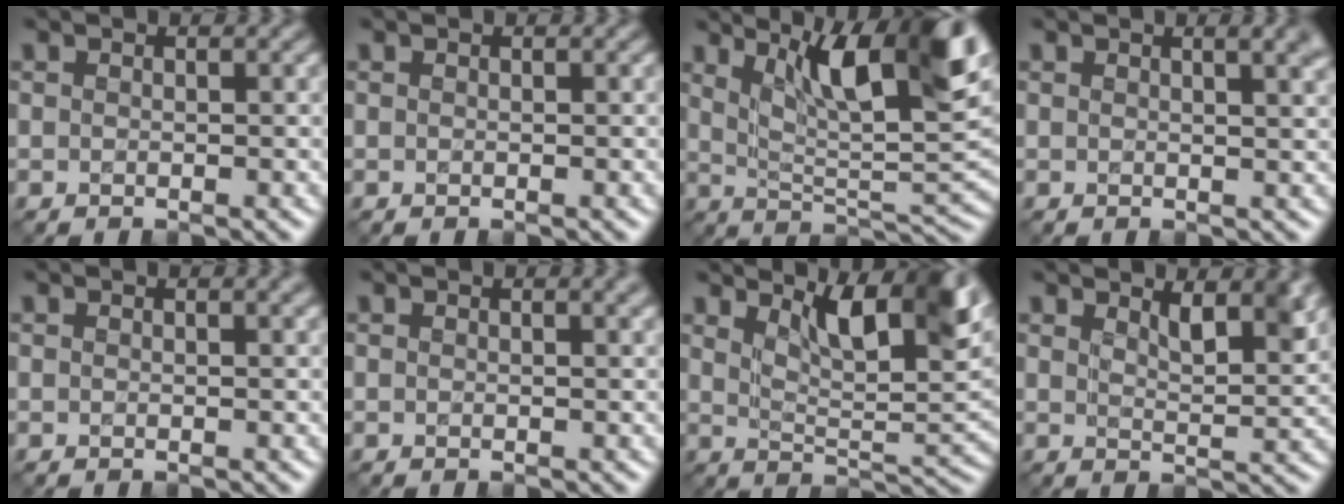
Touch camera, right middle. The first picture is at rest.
{"total": 0.0}
{"total": 12.2, "force": [6.0, 3.7, 9.9], "torque": [-0.132, 0.000, 0.101]}
{"total": 3.5, "force": [1.8, 1.4, 2.6], "torque": [-0.010, 0.012, 0.015]}
{"total": 1.3, "force": [0.8, 0.4, 0.9], "torque": [-0.007, 0.003, 0.012]}
{"total": 1.6, "force": [1.1, 0.5, 1.1], "torque": [-0.007, 0.005, 0.014]}
{"total": 10.0, "force": [5.3, 3.2, 7.8], "torque": [-0.113, 0.005, 0.084]}
{"total": 3.9, "force": [2.4, 1.2, 2.8], "torque": [-0.045, -0.006, 0.038]}